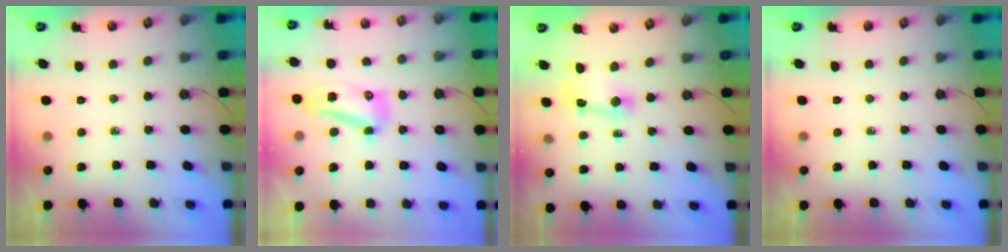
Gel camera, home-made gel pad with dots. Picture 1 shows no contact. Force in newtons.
{"total": 9.5, "press": 9.5, "slide": 1.0}
{"total": 8.5, "press": 4.8, "slide": 7.0}
{"total": 0.0}